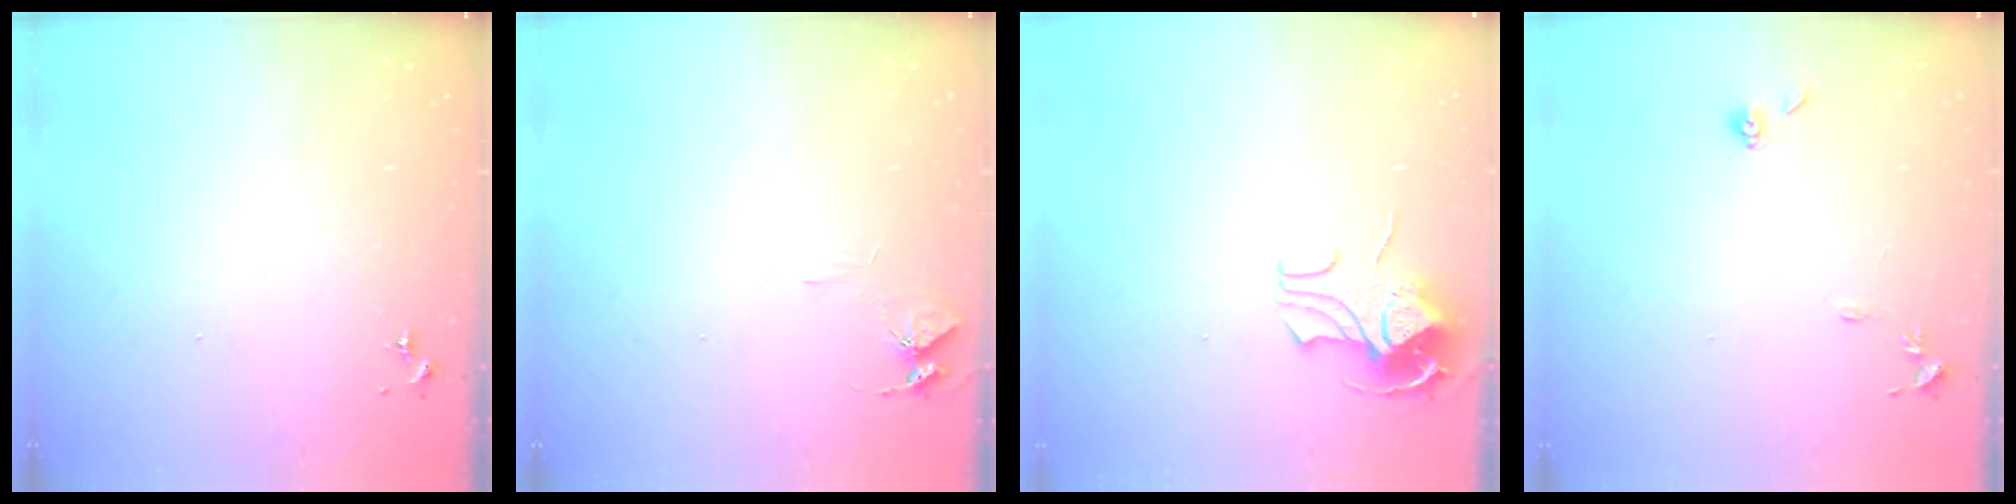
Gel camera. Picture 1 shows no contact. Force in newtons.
{"total": 5.4, "press": 5.4, "slide": 0.6}
{"total": 8.9, "press": 8.9, "slide": 0.7}
{"total": 7.2, "press": 7.2, "slide": 0.8}